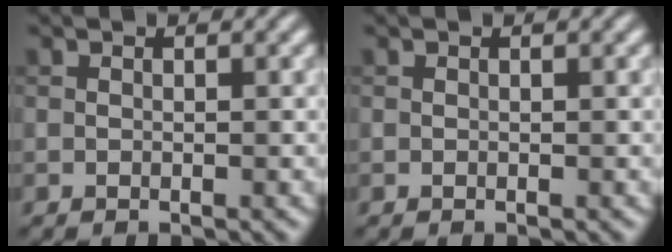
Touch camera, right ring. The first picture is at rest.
{"total": 0.0}